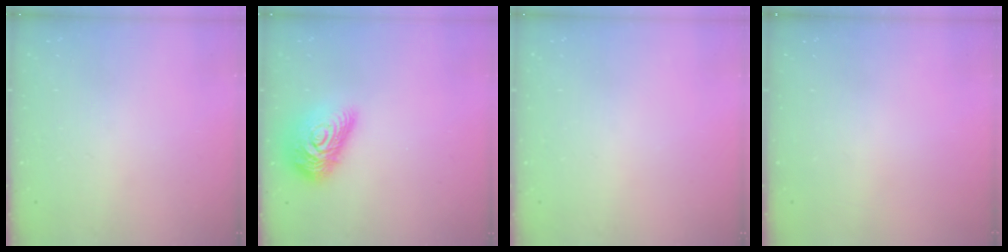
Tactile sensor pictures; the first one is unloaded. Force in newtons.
{"total": 16.1, "press": 16.1, "slide": 0.9}
{"total": 0.0}
{"total": 0.0}